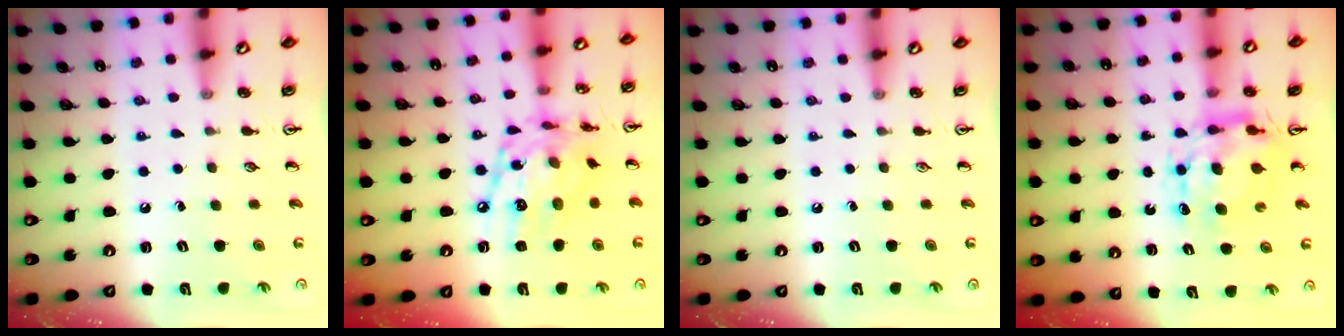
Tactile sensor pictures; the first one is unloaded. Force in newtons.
{"total": 15.8, "press": 15.8, "slide": 1.2}
{"total": 0.0}
{"total": 8.7, "press": 8.7, "slide": 0.7}